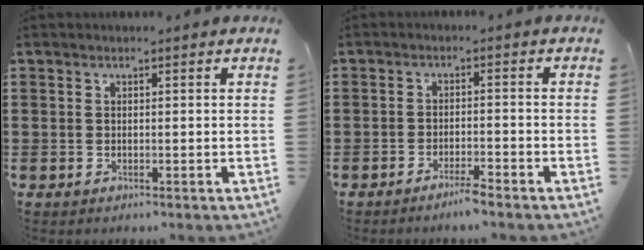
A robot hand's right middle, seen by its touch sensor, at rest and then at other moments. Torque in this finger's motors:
{"motor_torque": [0.08, -0.02, 0.15, 0.04]}